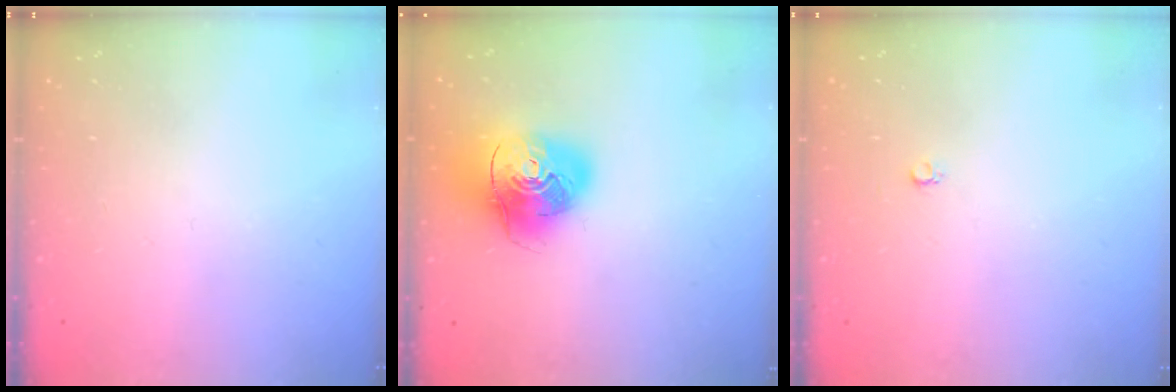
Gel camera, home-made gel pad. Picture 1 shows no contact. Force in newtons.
{"total": 13.7, "press": 13.6, "slide": 1.7}
{"total": 2.6, "press": 2.6, "slide": 0.3}